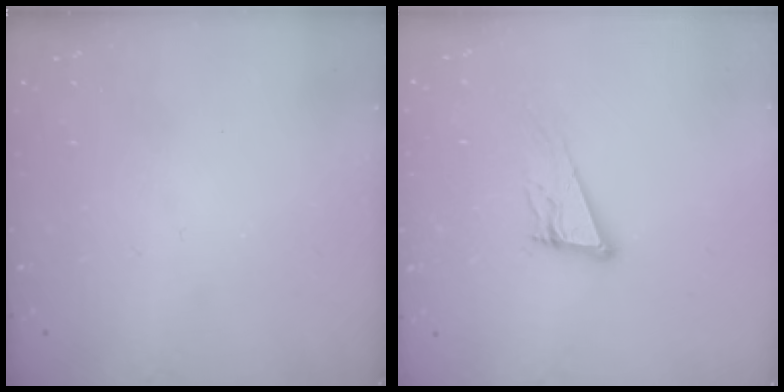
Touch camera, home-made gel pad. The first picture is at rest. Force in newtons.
{"total": 12.4, "press": 11.9, "slide": 3.3}